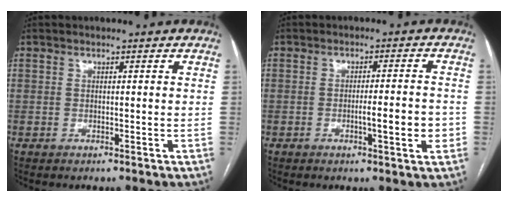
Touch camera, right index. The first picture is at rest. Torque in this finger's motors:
{"motor_torque": [1.08, -0.27, 0.37, 0.08]}